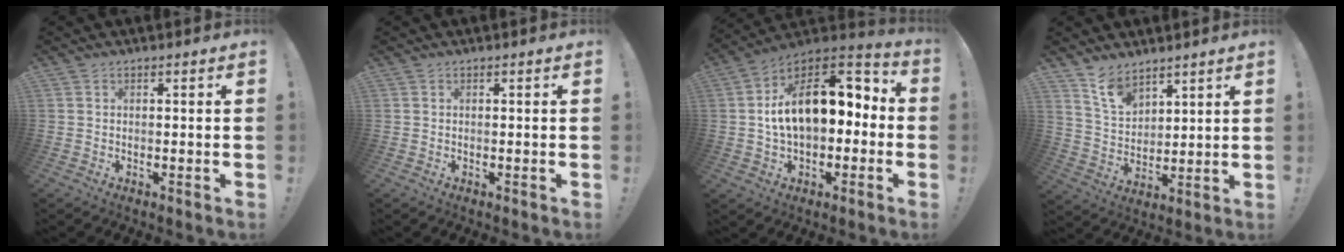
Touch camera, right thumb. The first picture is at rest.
{"total": 0.0}
{"total": 19.0, "force": [3.2, 11.1, 15.0], "torque": [-0.222, -0.006, 0.058]}
{"total": 8.9, "force": [7.1, 4.6, 2.9], "torque": [-0.057, -0.050, 0.138]}